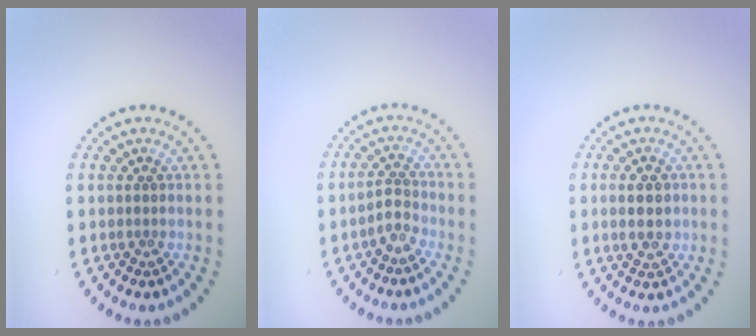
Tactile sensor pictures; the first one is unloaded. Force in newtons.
{"total": 1.7, "press": 1.3, "slide": 1.1}
{"total": 2.4, "press": 2.4, "slide": 0.2}